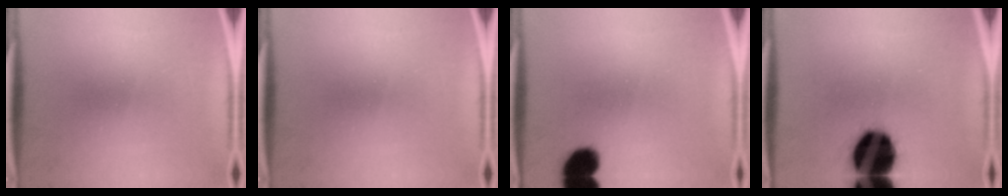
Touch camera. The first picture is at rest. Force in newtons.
{"total": 0.0}
{"total": 7.7}
{"total": 19.5}